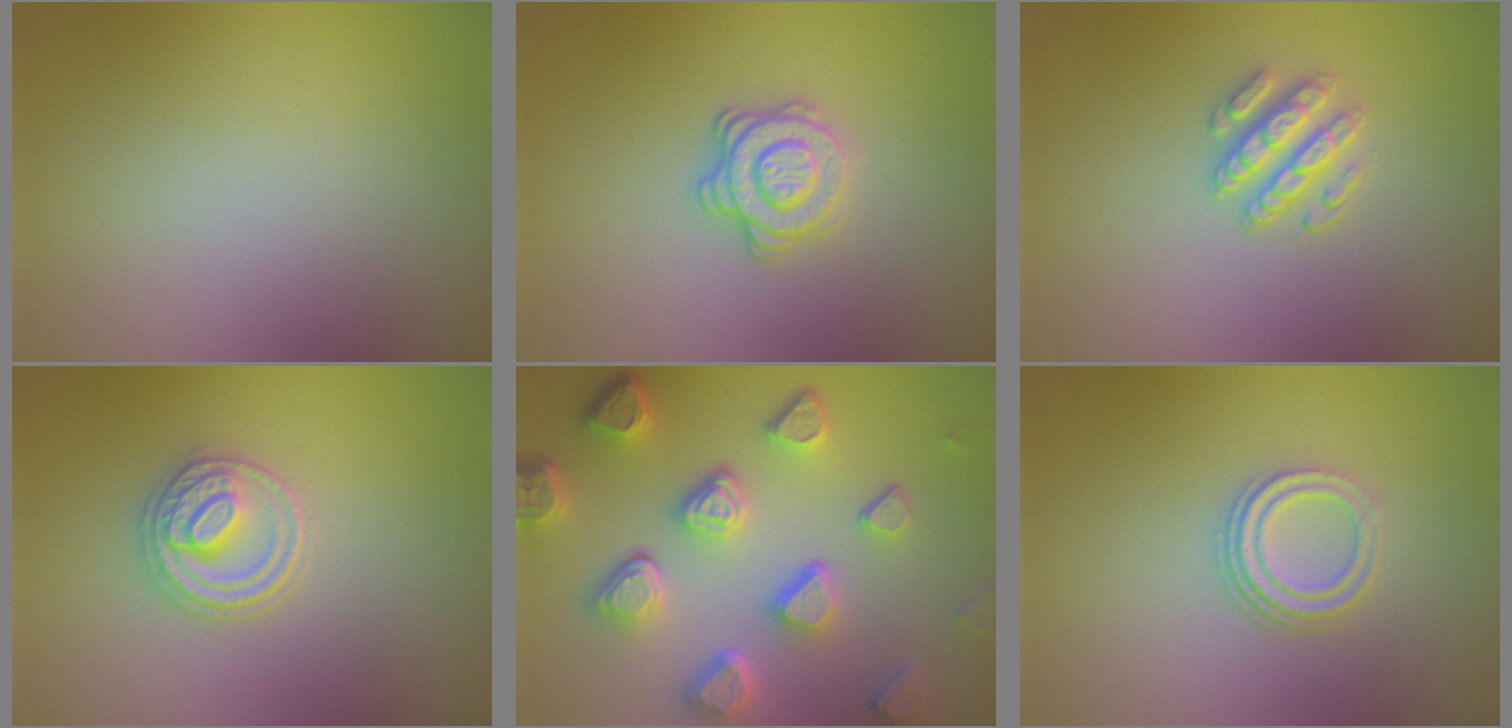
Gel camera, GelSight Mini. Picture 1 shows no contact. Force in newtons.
{"total": 3.4, "press": 2.9, "slide": 1.8}
{"total": 2.9, "press": 2.5, "slide": 1.4}
{"total": 2.8, "press": 2.7, "slide": 0.6}
{"total": 7.7, "press": 5.6, "slide": 5.3}
{"total": 3.0, "press": 2.1, "slide": 2.1}